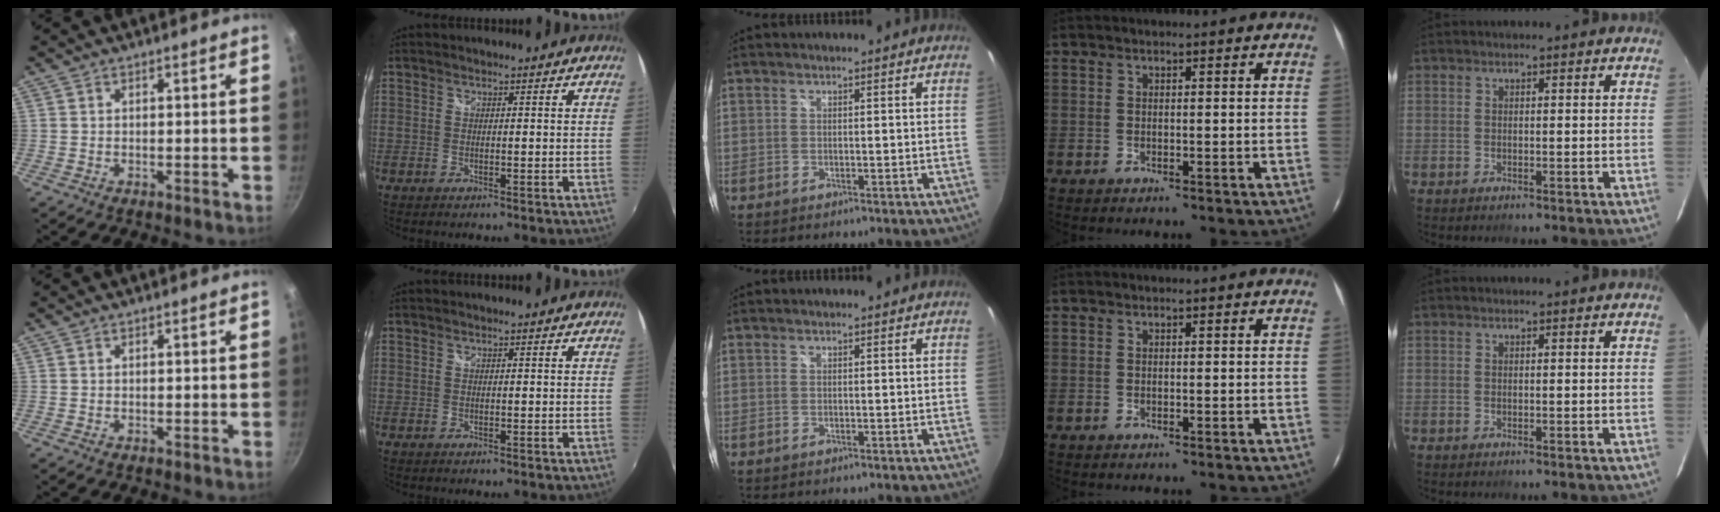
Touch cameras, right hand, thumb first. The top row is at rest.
{}